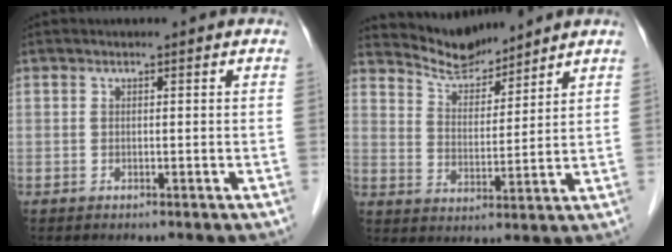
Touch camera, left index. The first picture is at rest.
{"total": 6.9, "force": [6.8, 1.0, 0.6], "torque": [-0.022, 0.010, 0.131]}